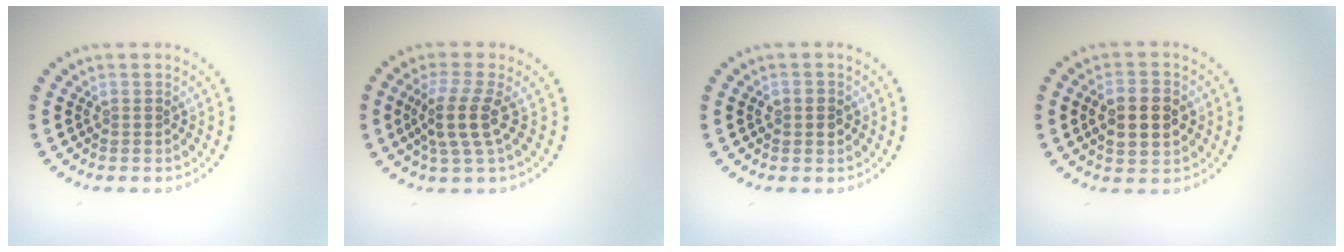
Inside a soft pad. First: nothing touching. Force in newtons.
{"total": 3.7, "press": 2.8, "slide": 2.3}
{"total": 1.4, "press": 1.4, "slide": 0.3}
{"total": 4.8, "press": 4.8, "slide": 0.2}